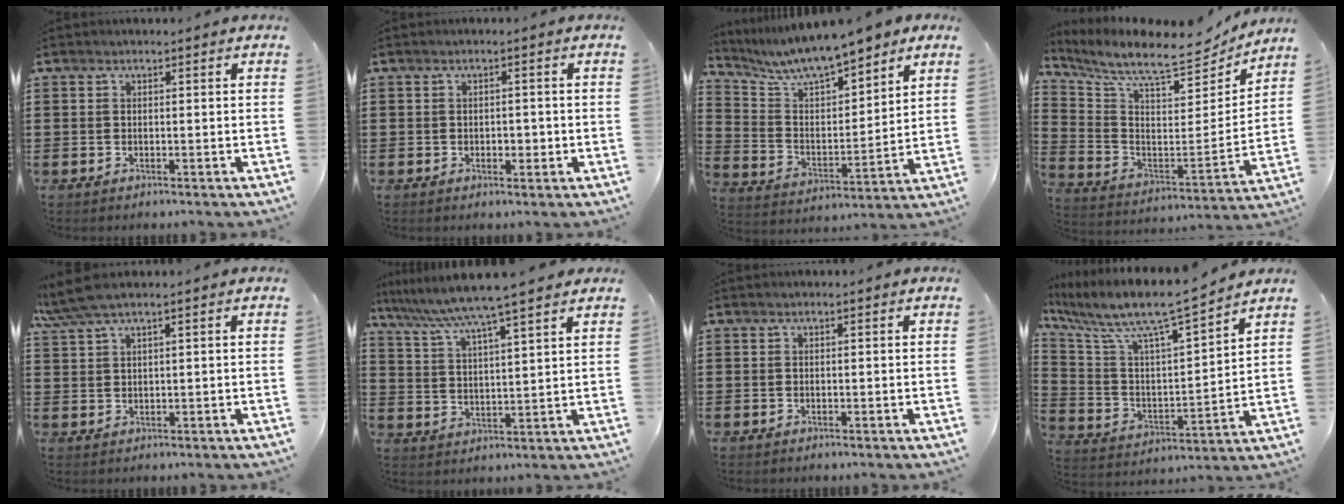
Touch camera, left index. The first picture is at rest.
{"total": 1.3, "force": [-0.1, 1.1, 0.7], "torque": [-0.015, 0.008, -0.005]}
{"total": 8.5, "force": [7.7, 1.2, 3.5], "torque": [-0.099, -0.042, 0.133]}
{"total": 9.0, "force": [7.9, 1.1, 4.1], "torque": [-0.108, -0.067, 0.129]}
{"total": 3.8, "force": [2.5, 0.4, 2.8], "torque": [-0.060, 0.004, 0.046]}
{"total": 7.1, "force": [6.2, -0.9, 3.4], "torque": [-0.088, -0.036, 0.103]}
{"total": 0.6, "force": [0.2, 0.0, -0.5], "torque": [0.010, 0.003, 0.003]}
{"total": 9.5, "force": [7.9, 1.0, 5.3], "torque": [-0.136, -0.055, 0.127]}